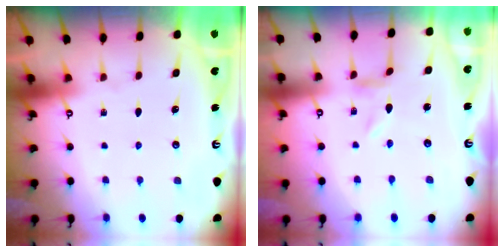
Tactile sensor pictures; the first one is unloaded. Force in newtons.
{"total": 0.0}